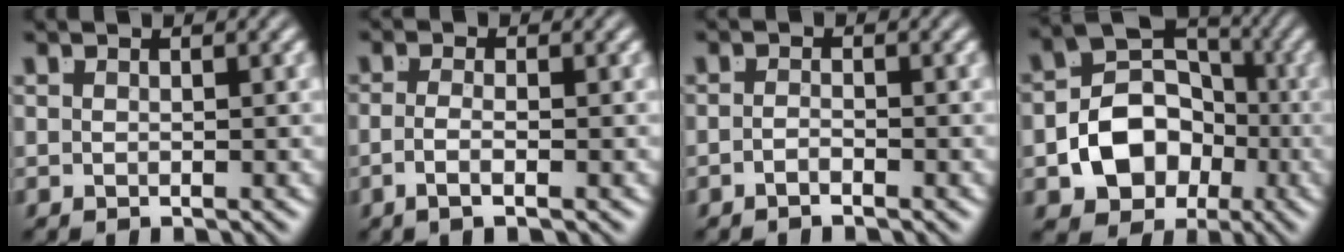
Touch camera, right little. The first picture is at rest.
{"total": 2.3, "force": [-1.2, -0.4, 1.9], "torque": [-0.042, -0.014, -0.015]}
{"total": 1.4, "force": [-1.2, -0.5, 0.4], "torque": [-0.004, -0.006, -0.022]}
{"total": 9.5, "force": [-0.7, 7.8, 5.4], "torque": [-0.125, -0.040, 0.003]}